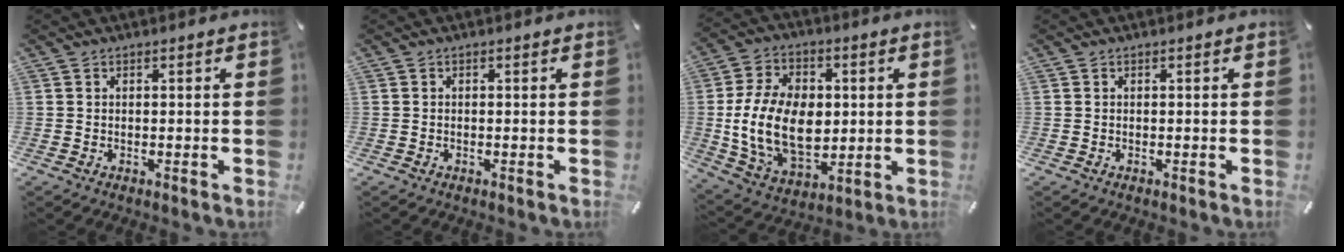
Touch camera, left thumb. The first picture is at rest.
{"total": 0.0}
{"total": 18.7, "force": [-0.2, 13.3, 13.2], "torque": [-0.275, 0.006, -0.001]}
{"total": 0.0}